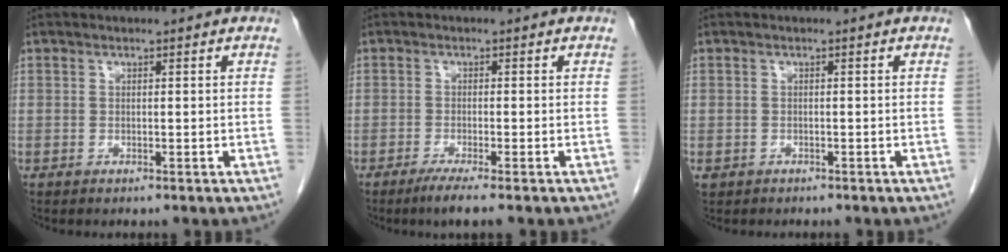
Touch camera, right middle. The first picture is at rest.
{"total": 3.1, "force": [-2.1, -0.4, 2.1], "torque": [-0.044, -0.010, -0.041]}
{"total": 1.4, "force": [-1.0, 1.0, 0.2], "torque": [-0.009, 0.002, -0.014]}